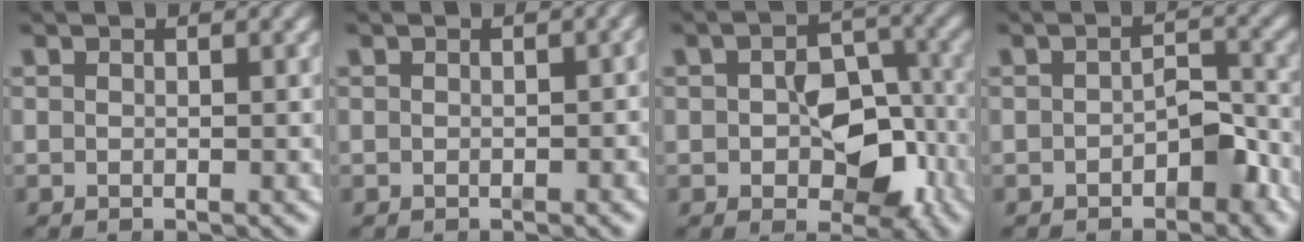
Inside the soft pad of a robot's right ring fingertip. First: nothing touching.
{"total": 0.7, "force": [-0.3, 0.4, 0.5], "torque": [-0.004, 0.001, -0.007]}
{"total": 6.3, "force": [-1.5, 4.3, 4.4], "torque": [-0.055, -0.017, -0.017]}
{"total": 2.5, "force": [-1.4, 1.1, 1.7], "torque": [-0.014, 0.000, -0.024]}